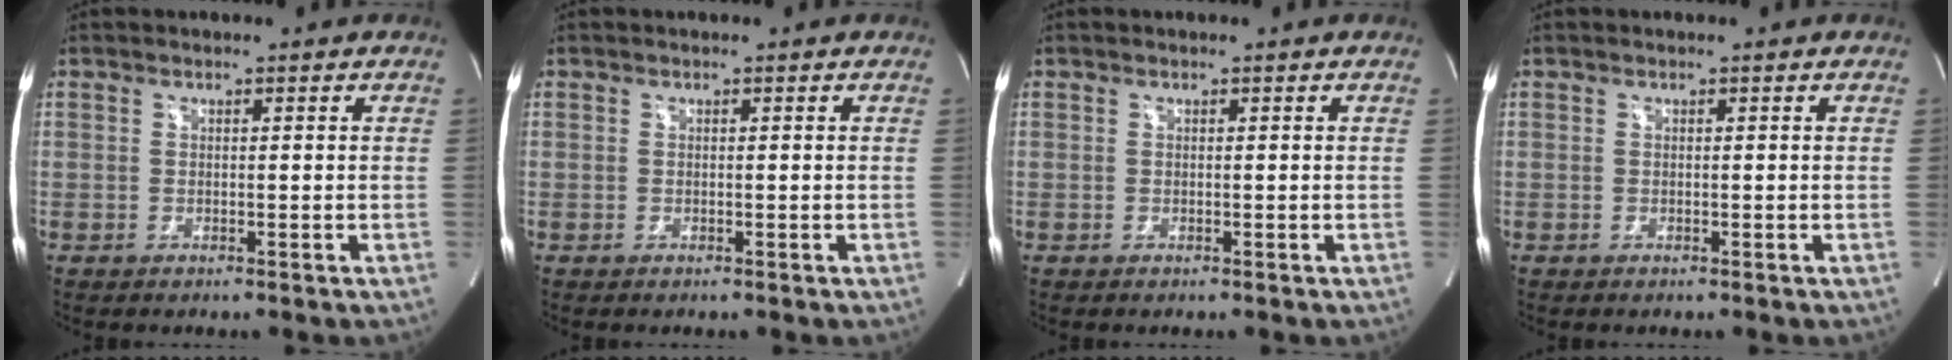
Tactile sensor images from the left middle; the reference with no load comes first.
{"total": 0.0}
{"total": 0.0}
{"total": 0.0}